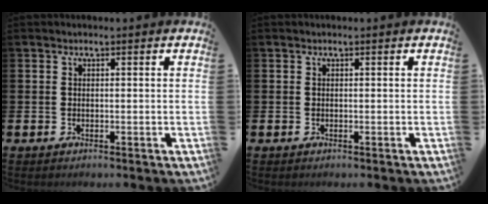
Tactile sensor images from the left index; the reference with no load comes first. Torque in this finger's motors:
{"motor_torque": [0.00, 0.00, 0.00, 0.00]}